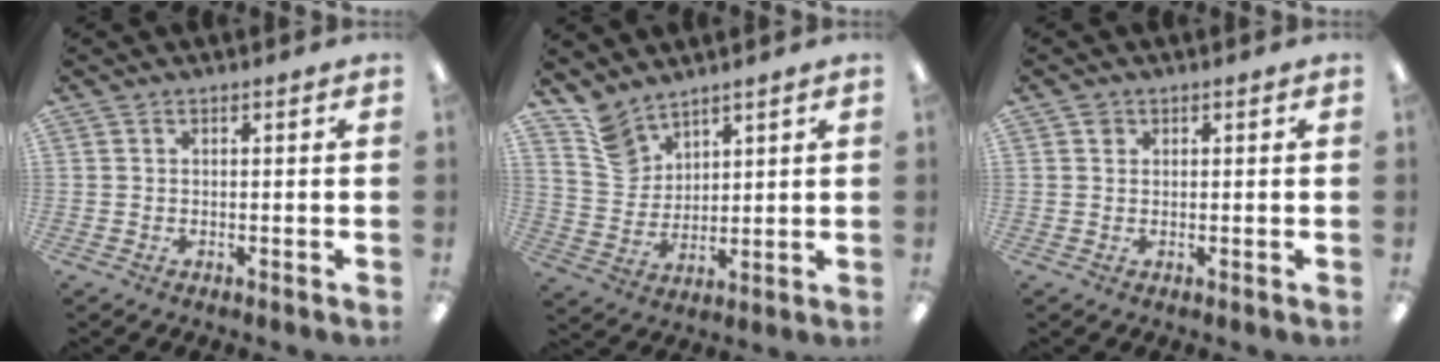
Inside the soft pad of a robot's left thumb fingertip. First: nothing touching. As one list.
[{"total": 8.4, "force": [6.7, 4.7, 1.7], "torque": [-0.040, -0.033, 0.131]}, {"total": 1.1, "force": [0.6, 0.9, 0.2], "torque": [0.003, 0.000, 0.010]}]